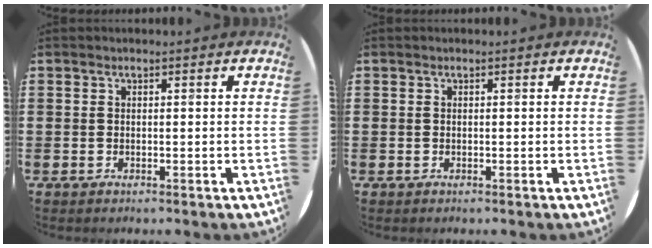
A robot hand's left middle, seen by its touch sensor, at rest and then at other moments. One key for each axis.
{"total": 0.0}